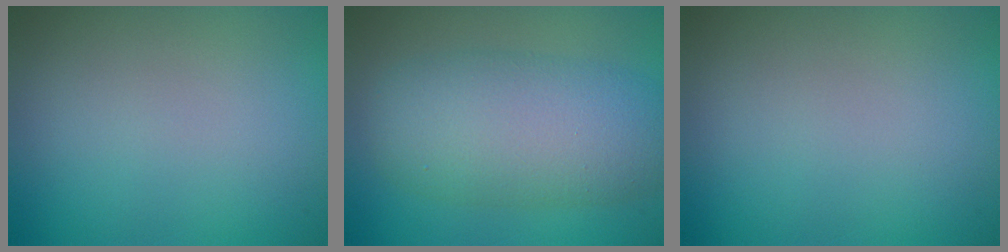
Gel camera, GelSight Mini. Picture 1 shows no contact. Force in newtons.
{"total": 7.2, "press": 7.2, "slide": 0.2}
{"total": 0.0}